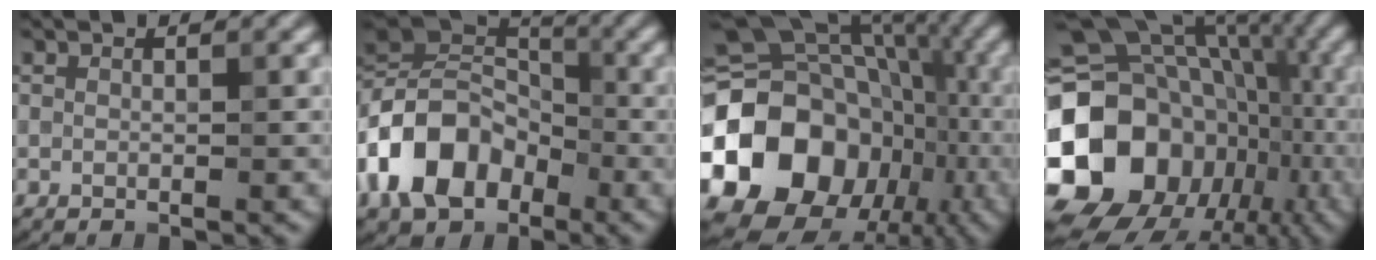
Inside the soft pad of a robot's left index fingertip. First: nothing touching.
{"total": 10.8, "force": [-3.9, 7.4, 6.9], "torque": [-0.140, 0.013, -0.088]}
{"total": 18.6, "force": [-4.1, 15.3, 9.7], "torque": [-0.206, -0.011, -0.072]}
{"total": 17.8, "force": [-3.7, 14.8, 9.3], "torque": [-0.200, 0.008, -0.062]}